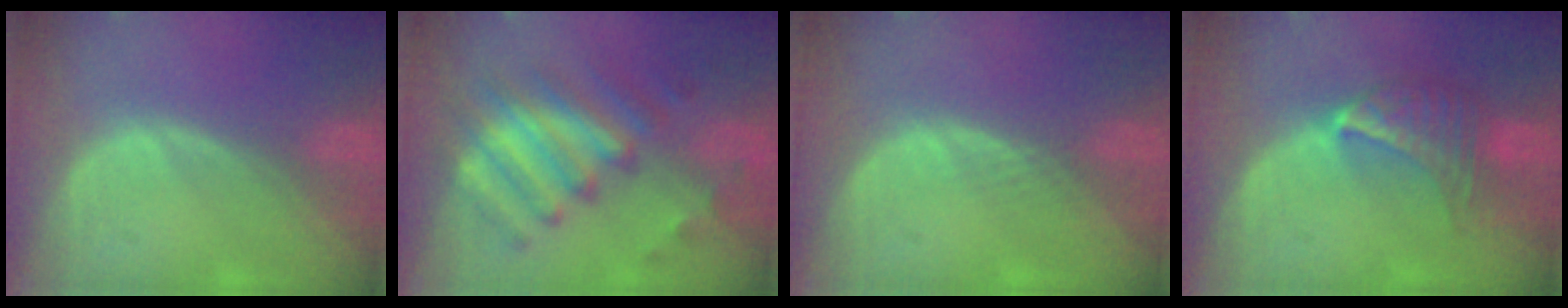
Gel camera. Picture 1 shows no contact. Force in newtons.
{"total": 8.9, "press": 8.8, "slide": 1.0}
{"total": 0.7, "press": 0.6, "slide": 0.3}
{"total": 7.1, "press": 6.4, "slide": 3.1}